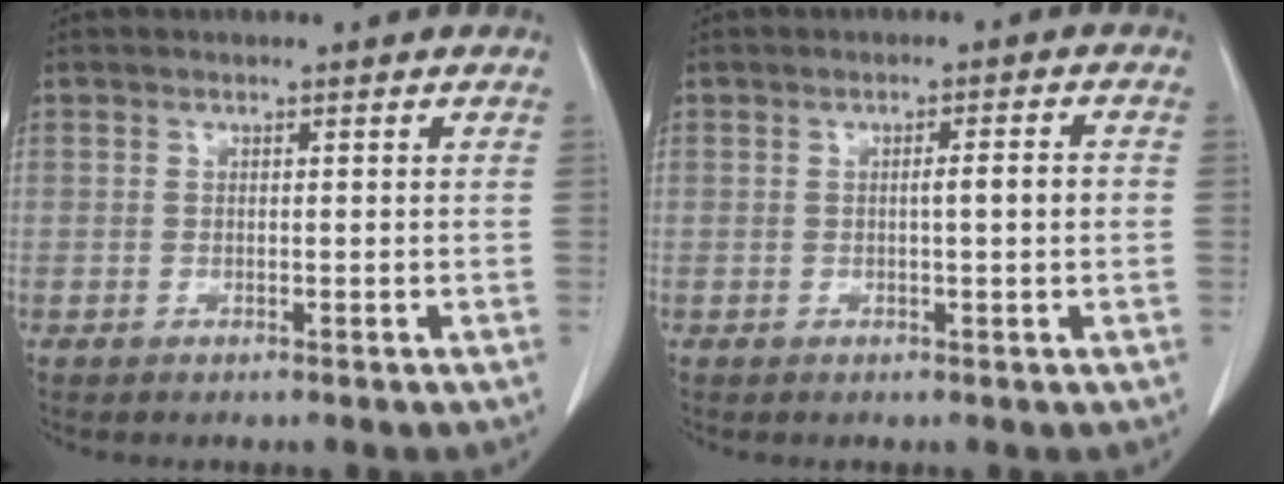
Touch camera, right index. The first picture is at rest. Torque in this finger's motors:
{"motor_torque": [0.39, -0.05, 0.08, 0.03]}